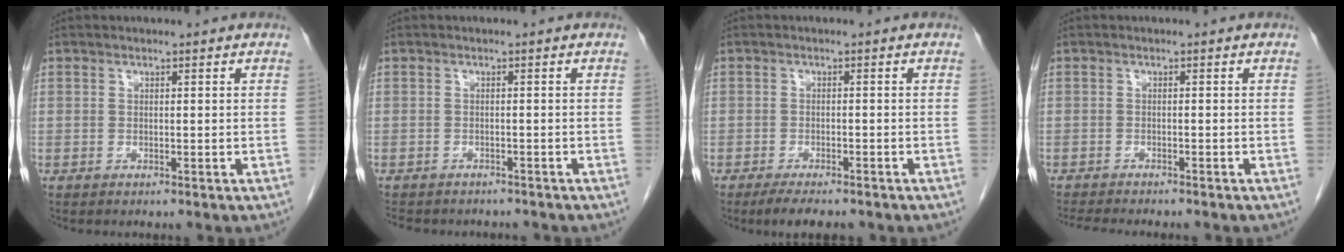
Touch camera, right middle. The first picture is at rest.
{"total": 8.1, "force": [-7.0, 3.1, 2.6], "torque": [-0.048, 0.002, -0.088]}
{"total": 5.0, "force": [-4.0, 1.4, 2.6], "torque": [-0.040, -0.008, -0.058]}
{"total": 8.1, "force": [-7.2, 1.2, 3.5], "torque": [-0.048, -0.010, -0.104]}